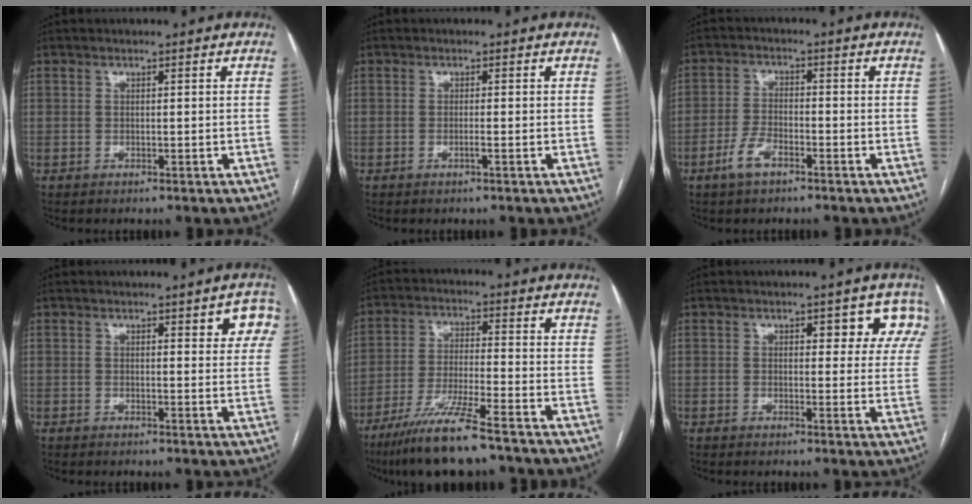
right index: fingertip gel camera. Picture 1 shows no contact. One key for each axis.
{"total": 0.7, "fx": -0.4, "fy": -0.2, "fz": 0.6, "tx": -0.010, "ty": 0.001, "tz": -0.007}
{"total": 4.5, "fx": -2.8, "fy": 1.8, "fz": 3.1, "tx": -0.068, "ty": 0.001, "tz": -0.055}
{"total": 4.9, "fx": 2.3, "fy": 1.5, "fz": 4.0, "tx": -0.030, "ty": 0.002, "tz": 0.021}
{"total": 11.6, "fx": -8.5, "fy": 0.6, "fz": 7.8, "tx": -0.151, "ty": -0.033, "tz": -0.152}
{"total": 6.2, "fx": 3.6, "fy": 3.4, "fz": 3.8, "tx": -0.018, "ty": 0.004, "tz": 0.027}